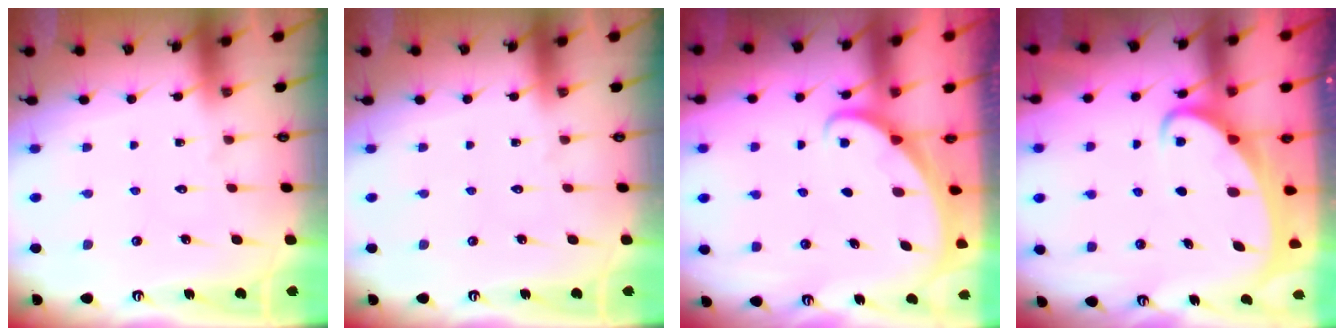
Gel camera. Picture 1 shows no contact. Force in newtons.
{"total": 0.0}
{"total": 1.6, "press": 1.6, "slide": 0.1}
{"total": 2.9, "press": 2.9, "slide": 0.4}